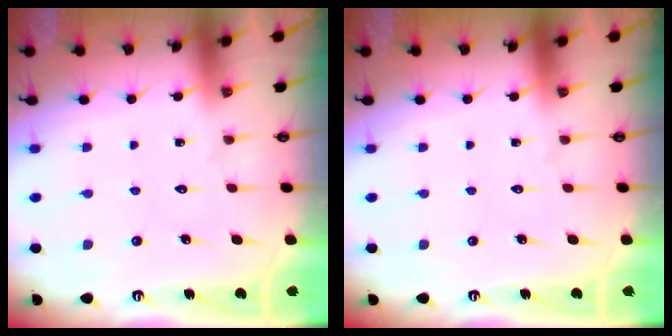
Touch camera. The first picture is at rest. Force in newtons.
{"total": 0.0}